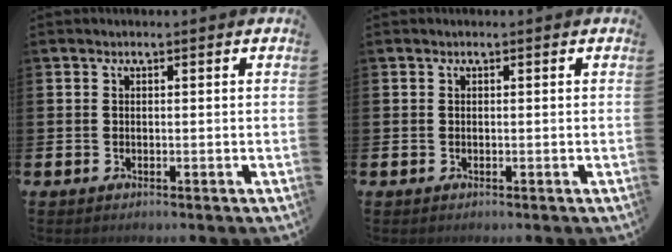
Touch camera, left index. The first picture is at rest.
{"total": 0.0}